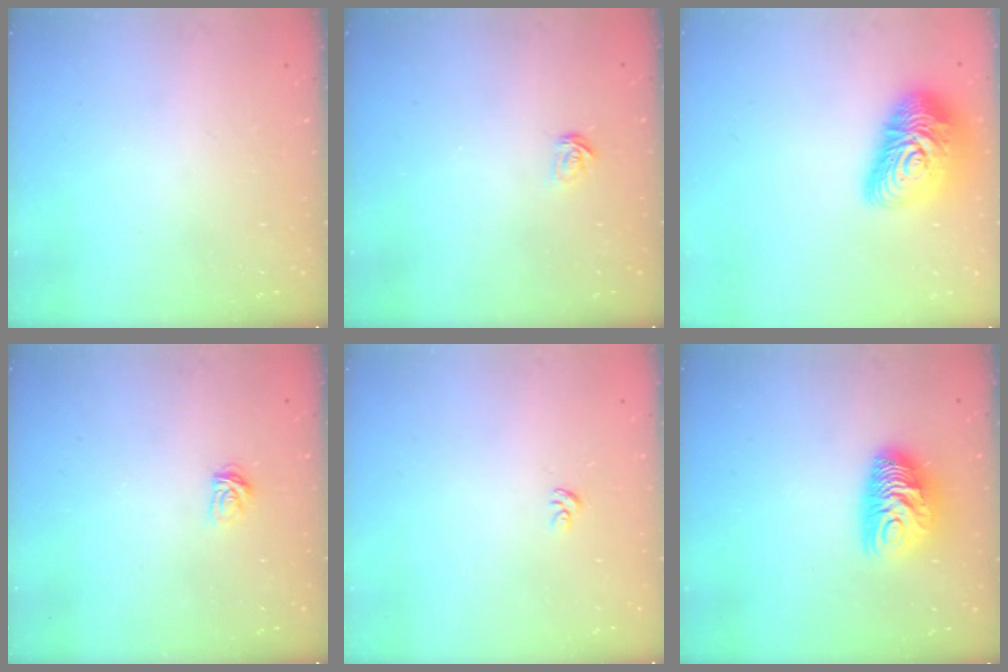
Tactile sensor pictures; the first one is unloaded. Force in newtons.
{"total": 2.1, "press": 2.1, "slide": 0.1}
{"total": 17.7, "press": 17.7, "slide": 1.1}
{"total": 3.5, "press": 3.5, "slide": 0.4}
{"total": 2.4, "press": 2.4, "slide": 0.1}
{"total": 10.3, "press": 10.3, "slide": 0.5}